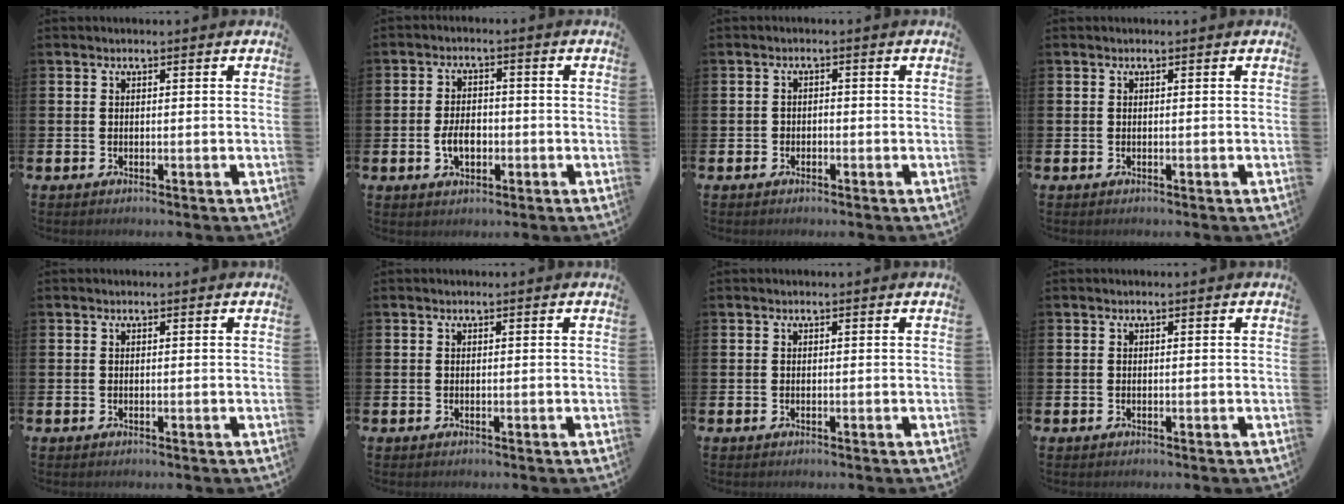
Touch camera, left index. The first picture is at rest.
{"total": 4.0, "force": [-1.0, 2.5, 2.9], "torque": [-0.046, 0.002, -0.020]}
{"total": 1.2, "force": [-0.9, 0.9, 0.2], "torque": [-0.006, 0.002, -0.019]}
{"total": 0.0}
{"total": 0.0}
{"total": 0.0}
{"total": 0.0}
{"total": 0.0}